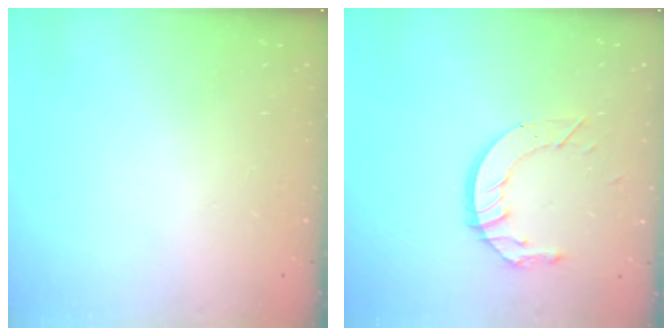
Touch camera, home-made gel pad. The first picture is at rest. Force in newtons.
{"total": 8.9, "press": 8.9, "slide": 0.7}